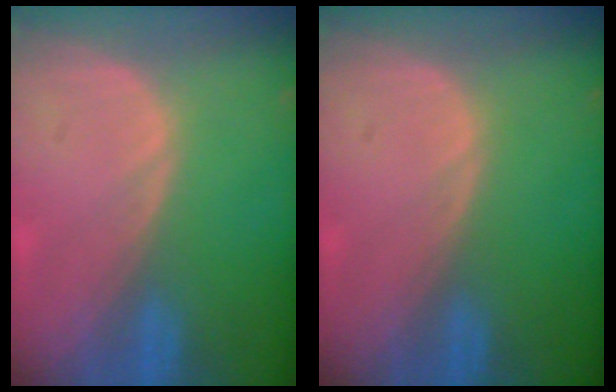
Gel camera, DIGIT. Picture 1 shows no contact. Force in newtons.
{"total": 0.0}